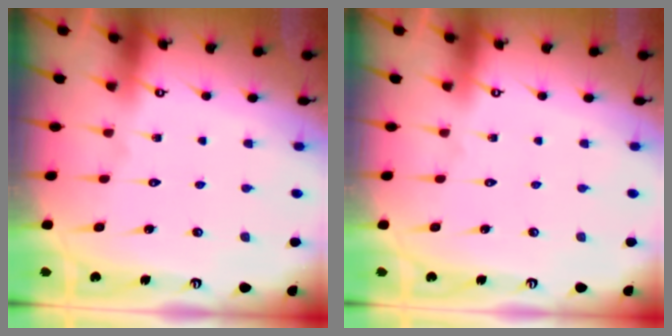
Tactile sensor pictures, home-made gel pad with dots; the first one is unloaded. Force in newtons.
{"total": 0.0}